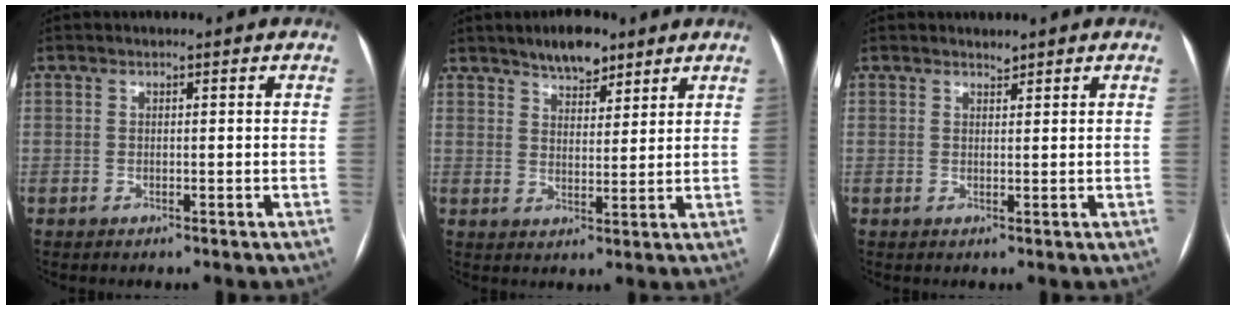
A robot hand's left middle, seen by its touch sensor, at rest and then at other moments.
{"total": 6.2, "force": [4.8, 2.4, 3.1], "torque": [-0.046, 0.007, 0.079]}
{"total": 0.8, "force": [0.8, 0.1, 0.0], "torque": [-0.006, -0.003, 0.013]}